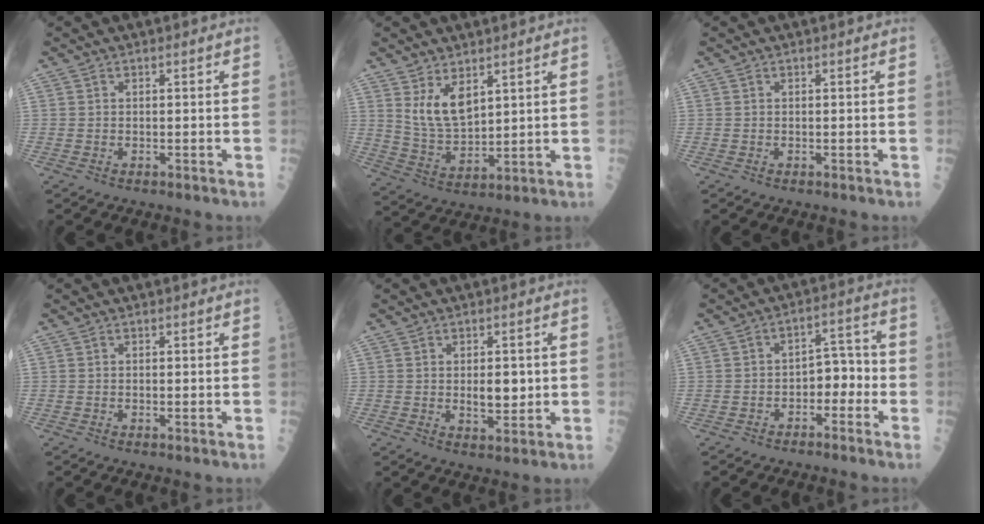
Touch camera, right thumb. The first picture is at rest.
{"total": 7.7, "force": [4.0, 3.7, 5.5], "torque": [-0.091, -0.034, 0.089]}
{"total": 0.0}
{"total": 0.0}
{"total": 4.8, "force": [0.4, 2.5, 4.1], "torque": [-0.049, -0.007, 0.012]}
{"total": 5.7, "force": [-2.2, 3.7, 3.7], "torque": [-0.019, 0.038, -0.042]}